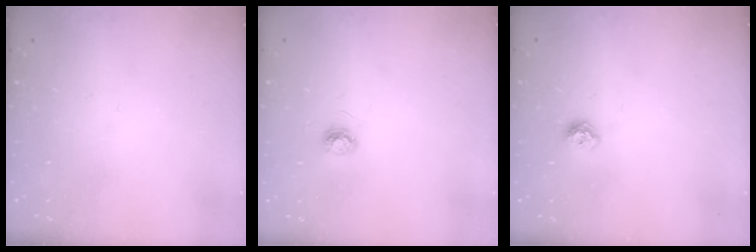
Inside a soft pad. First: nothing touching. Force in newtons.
{"total": 3.9, "press": 3.9, "slide": 0.4}
{"total": 6.8, "press": 6.7, "slide": 1.0}